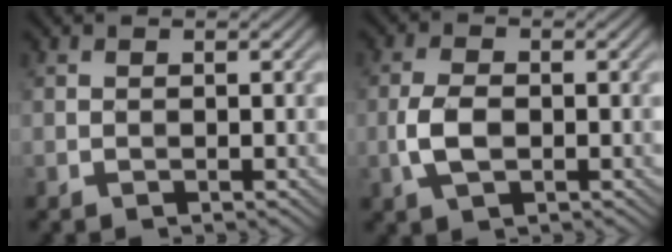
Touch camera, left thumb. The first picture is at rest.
{"total": 4.1, "force": [-0.8, 2.2, 3.3], "torque": [-0.081, -0.002, -0.019]}